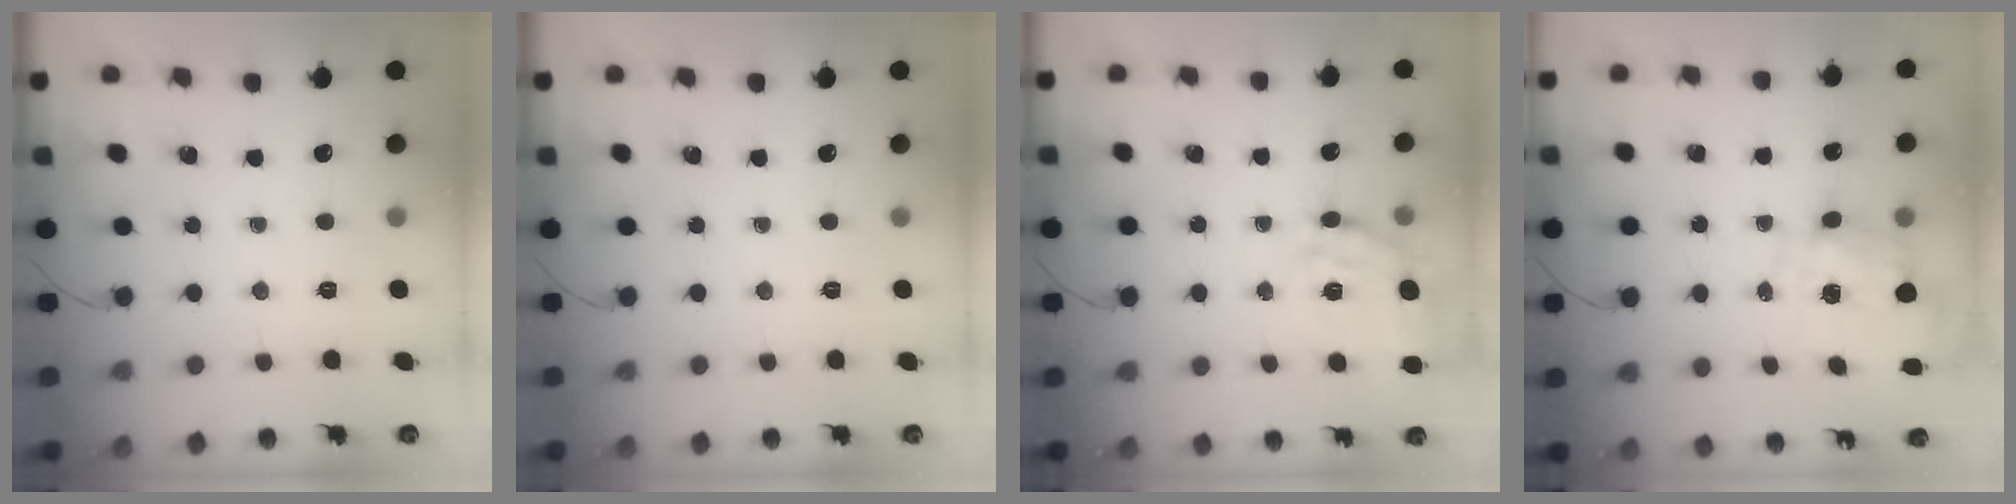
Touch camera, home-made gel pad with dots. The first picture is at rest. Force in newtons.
{"total": 0.0}
{"total": 19.0, "press": 18.8, "slide": 3.2}
{"total": 2.3, "press": 2.0, "slide": 1.2}